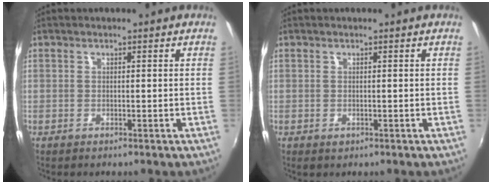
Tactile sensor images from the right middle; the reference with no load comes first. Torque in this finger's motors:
{"motor_torque": [0.08, -0.16, 0.00, 0.02]}